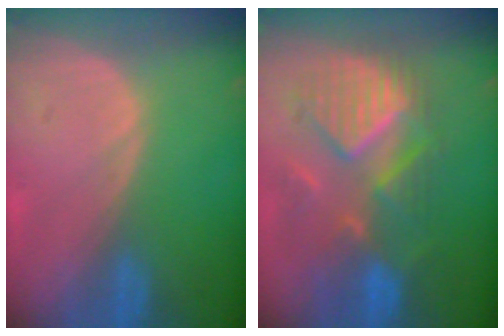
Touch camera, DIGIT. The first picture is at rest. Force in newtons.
{"total": 10.2, "press": 9.5, "slide": 3.7}